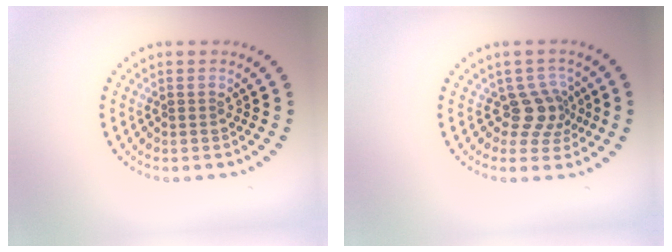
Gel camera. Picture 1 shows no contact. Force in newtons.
{"total": 2.9, "press": 2.0, "slide": 2.0}